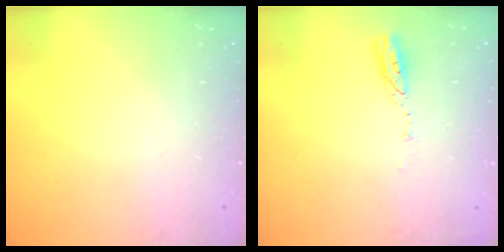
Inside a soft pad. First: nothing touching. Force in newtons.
{"total": 3.3, "press": 3.3, "slide": 0.2}